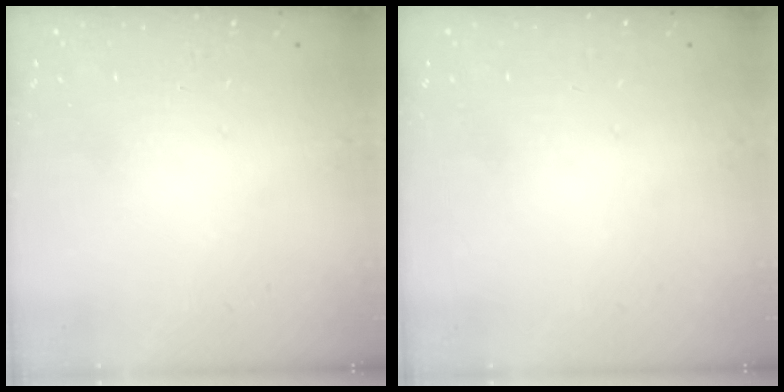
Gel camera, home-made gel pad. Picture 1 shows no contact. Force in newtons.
{"total": 0.0}